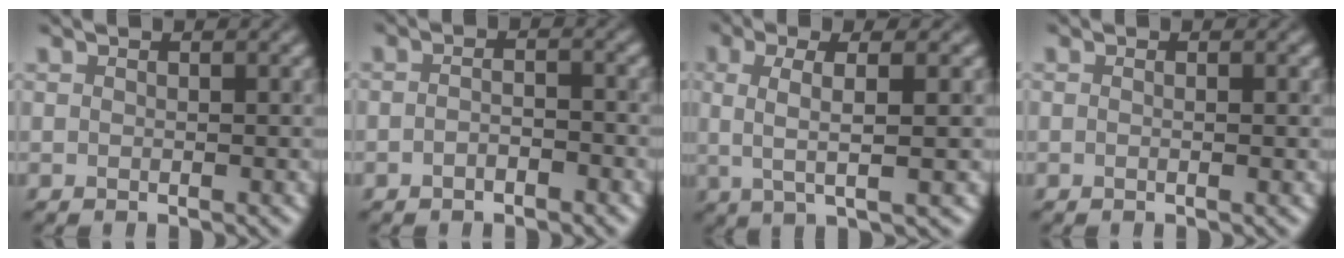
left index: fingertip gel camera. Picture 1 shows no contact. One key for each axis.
{"total": 1.4, "fx": -1.3, "fy": 0.4, "fz": 0.5, "tx": -0.015, "ty": 0.000, "tz": -0.019}
{"total": 3.8, "fx": 0.3, "fy": 0.8, "fz": 3.7, "tx": -0.069, "ty": 0.006, "tz": 0.011}
{"total": 0.9, "fx": -0.1, "fy": 0.4, "fz": 0.8, "tx": 0.000, "ty": -0.008, "tz": -0.014}